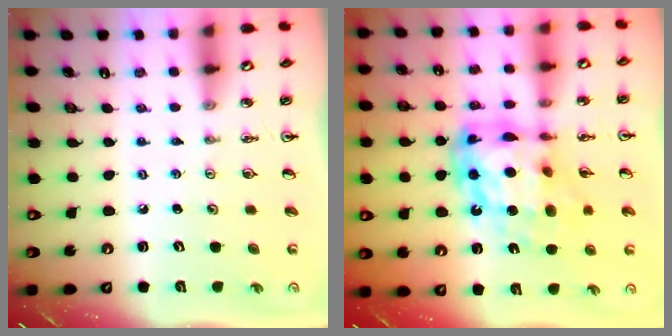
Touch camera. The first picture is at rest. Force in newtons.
{"total": 17.8, "press": 17.7, "slide": 1.7}